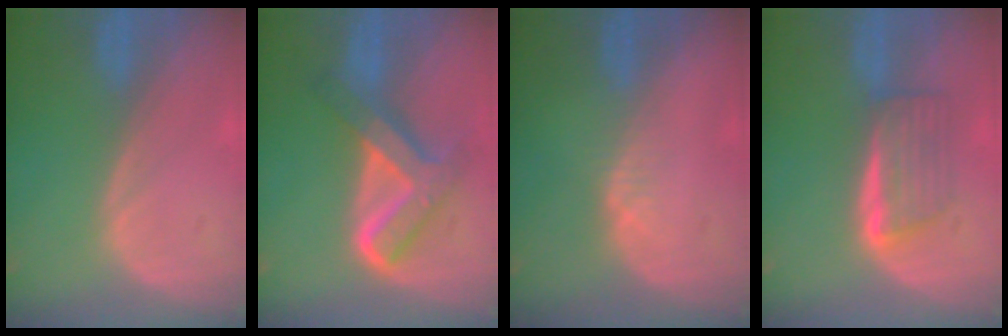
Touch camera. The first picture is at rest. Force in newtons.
{"total": 8.1, "press": 8.1, "slide": 0.8}
{"total": 1.7, "press": 1.5, "slide": 0.8}
{"total": 5.8, "press": 5.2, "slide": 2.6}